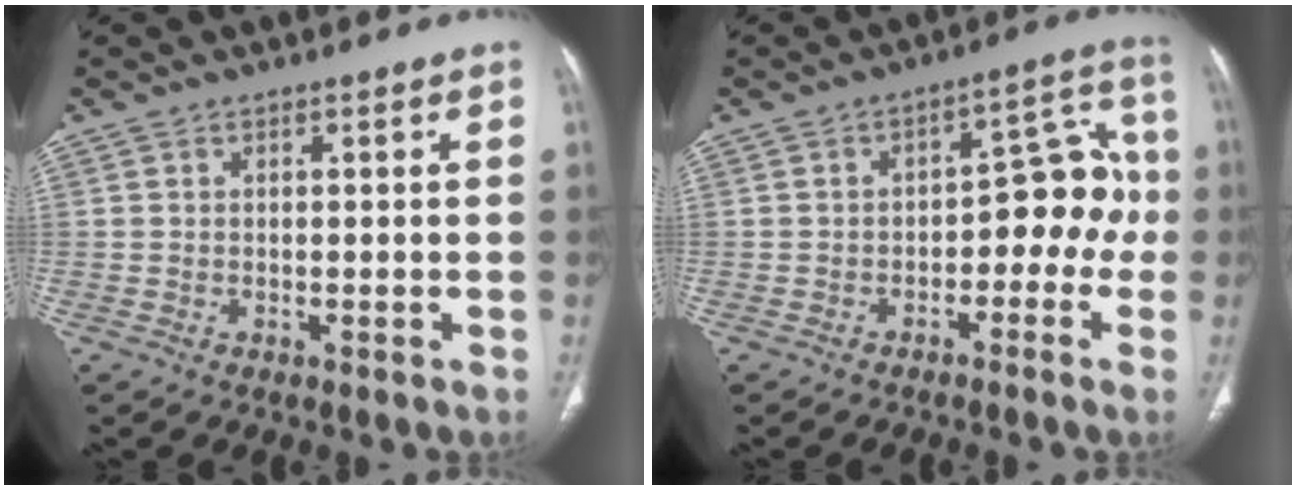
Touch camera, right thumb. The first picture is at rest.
{"total": 10.9, "force": [-2.6, 6.5, 8.3], "torque": [-0.062, 0.054, -0.041]}